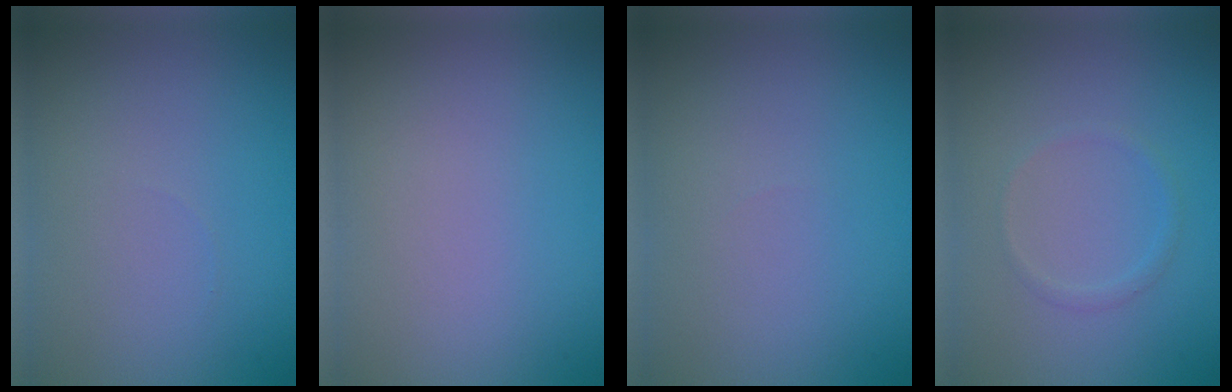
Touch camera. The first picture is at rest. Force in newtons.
{"total": 0.0}
{"total": 0.0}
{"total": 0.9, "press": 0.9, "slide": 0.1}